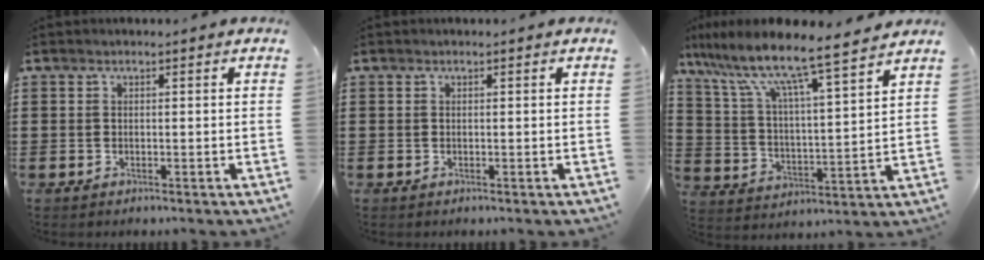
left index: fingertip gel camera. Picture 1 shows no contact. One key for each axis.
{"total": 0.0}
{"total": 9.1, "fx": 7.6, "fy": 0.2, "fz": 5.0, "tx": -0.127, "ty": -0.052, "tz": 0.122}